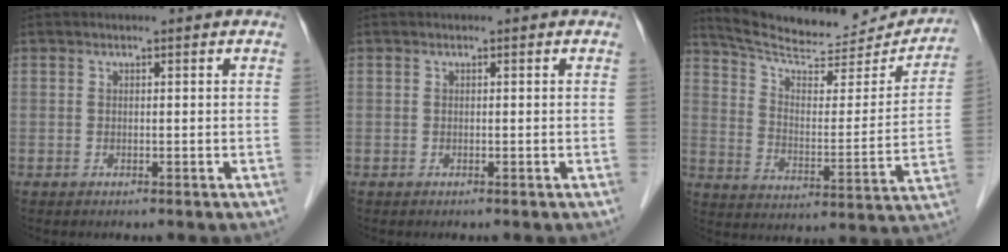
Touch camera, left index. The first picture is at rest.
{"total": 0.0}
{"total": 21.4, "force": [19.5, 4.9, 7.5], "torque": [-0.103, -0.022, 0.261]}